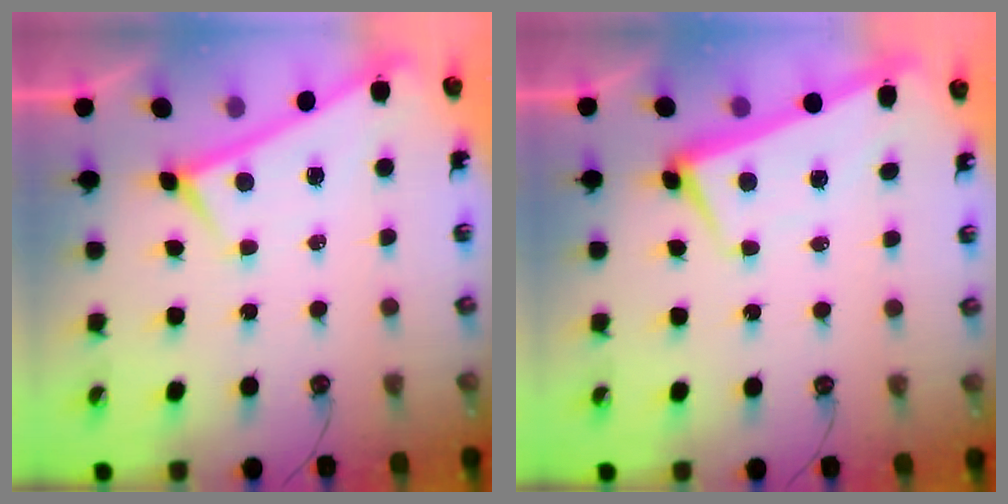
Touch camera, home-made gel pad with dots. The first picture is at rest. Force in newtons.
{"total": 2.3, "press": 1.5, "slide": 1.7}